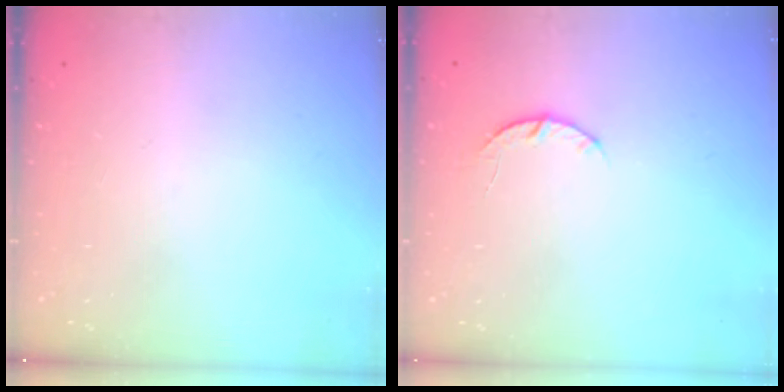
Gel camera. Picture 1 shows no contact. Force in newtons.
{"total": 3.5, "press": 3.5, "slide": 0.6}